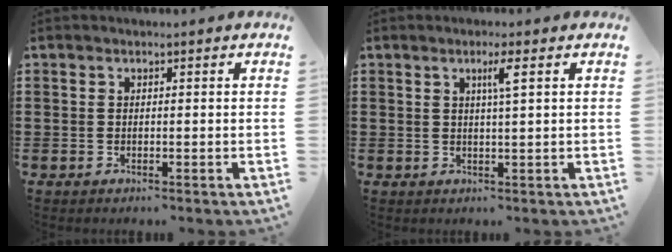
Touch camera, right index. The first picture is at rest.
{"total": 2.6, "force": [1.0, -0.2, 2.4], "torque": [-0.049, -0.002, 0.014]}